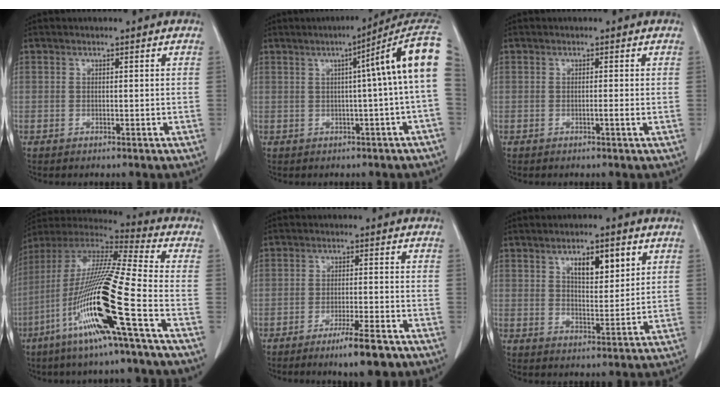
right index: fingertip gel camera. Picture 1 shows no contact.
{"total": 10.0, "force": [2.6, -1.3, 9.6], "torque": [-0.108, 0.038, 0.026]}
{"total": 0.7, "force": [-0.3, -0.2, 0.6], "torque": [-0.005, 0.001, -0.004]}
{"total": 20.7, "force": [-7.8, -0.7, 19.1], "torque": [-0.402, -0.031, -0.162]}
{"total": 6.7, "force": [-4.6, 0.3, 4.9], "torque": [-0.077, -0.011, -0.071]}
{"total": 7.0, "force": [3.2, 2.6, 5.6], "torque": [-0.089, 0.003, 0.055]}